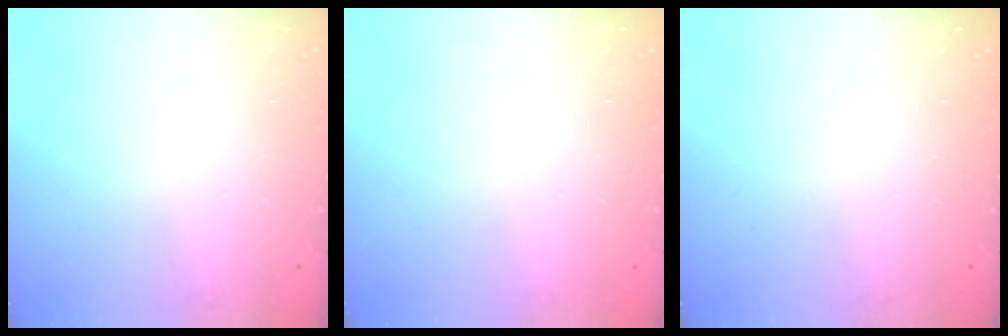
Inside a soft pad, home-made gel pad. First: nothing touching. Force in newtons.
{"total": 0.0}
{"total": 0.0}